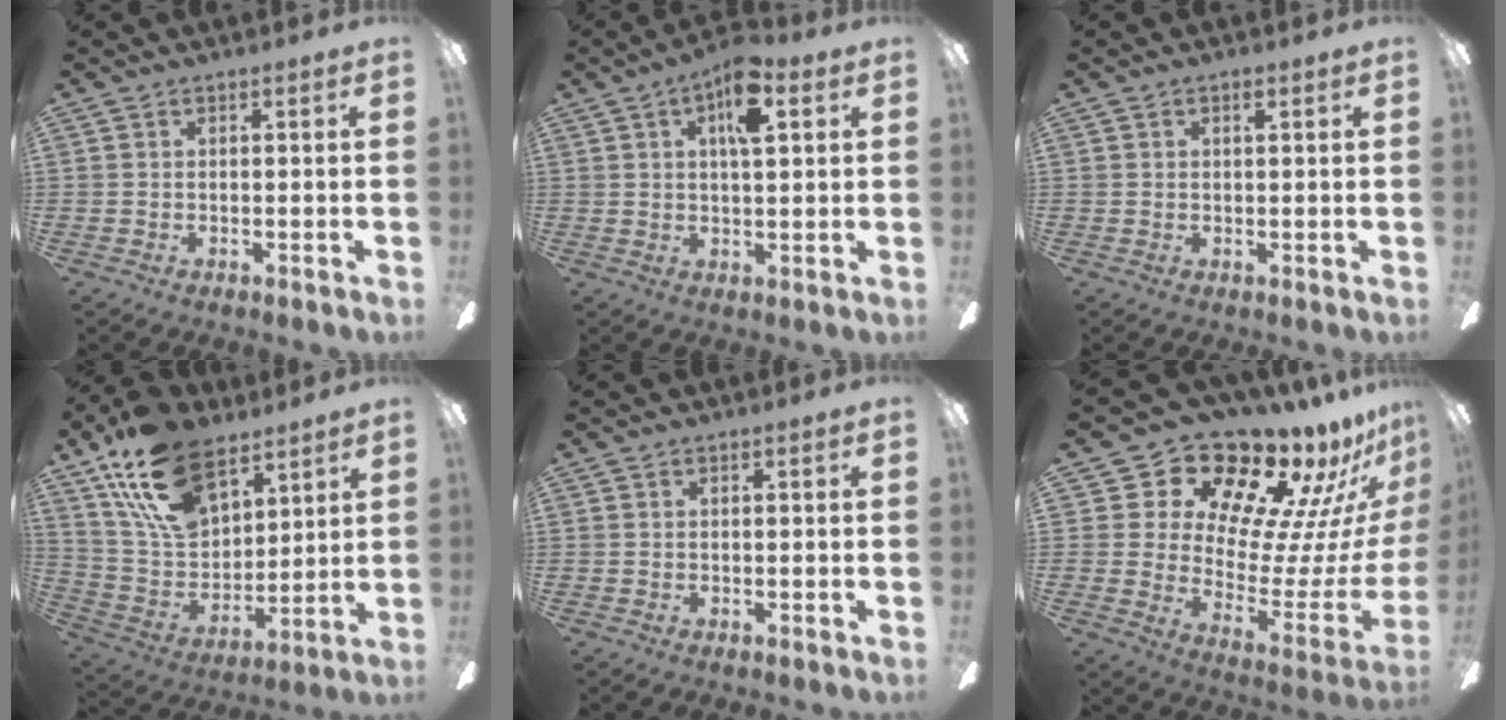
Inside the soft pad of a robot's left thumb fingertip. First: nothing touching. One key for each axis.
{"total": 9.4, "fx": 4.4, "fy": 3.7, "fz": 7.4, "tx": -0.110, "ty": -0.004, "tz": 0.069}
{"total": 1.4, "fx": 0.7, "fy": 1.0, "fz": 0.8, "tx": -0.002, "ty": -0.003, "tz": 0.009}
{"total": 21.1, "fx": 13.4, "fy": 12.1, "fz": 11.0, "tx": -0.218, "ty": -0.059, "tz": 0.249}
{"total": 0.0}
{"total": 19.8, "fx": 16.6, "fy": 8.2, "fz": 7.2, "tx": -0.114, "ty": -0.143, "tz": 0.292}